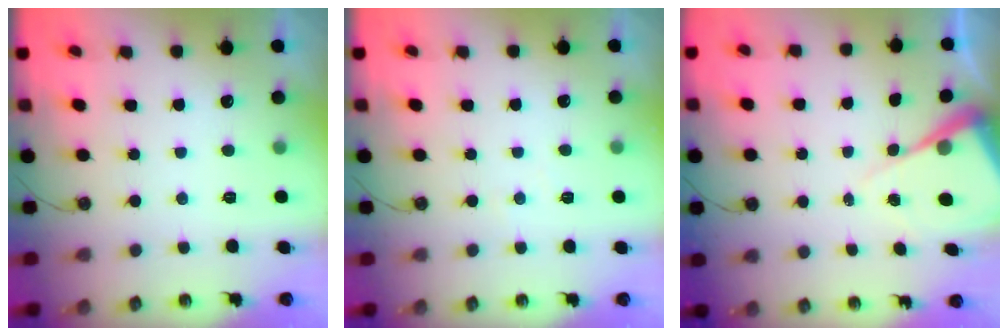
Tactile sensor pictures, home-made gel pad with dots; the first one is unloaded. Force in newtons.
{"total": 2.7, "press": 2.7, "slide": 0.4}
{"total": 7.8, "press": 7.8, "slide": 0.5}